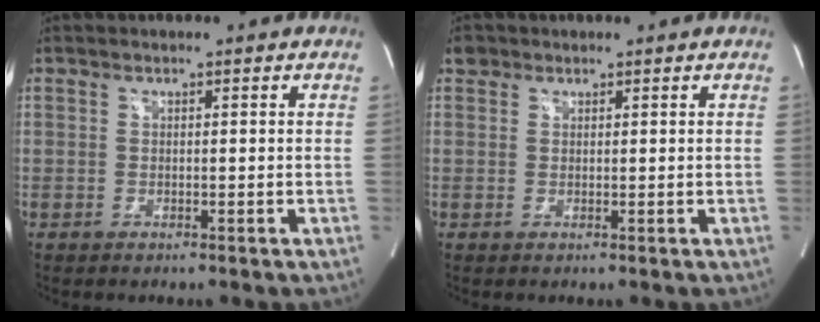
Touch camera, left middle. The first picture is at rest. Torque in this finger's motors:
{"motor_torque": [0.07, -0.02, -0.03, 0.00]}